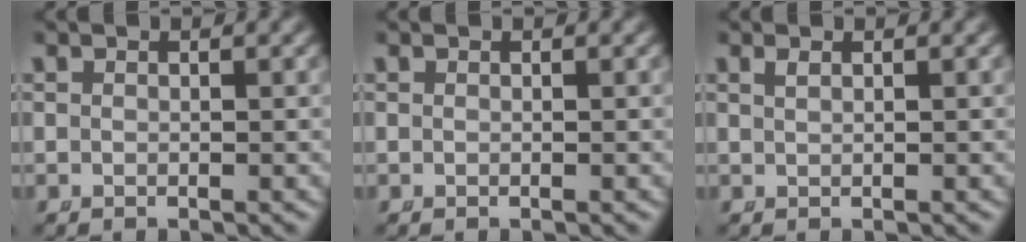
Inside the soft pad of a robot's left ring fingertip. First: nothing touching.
{"total": 0.0}
{"total": 0.6, "force": [0.3, -0.3, 0.3], "torque": [-0.006, -0.002, 0.013]}